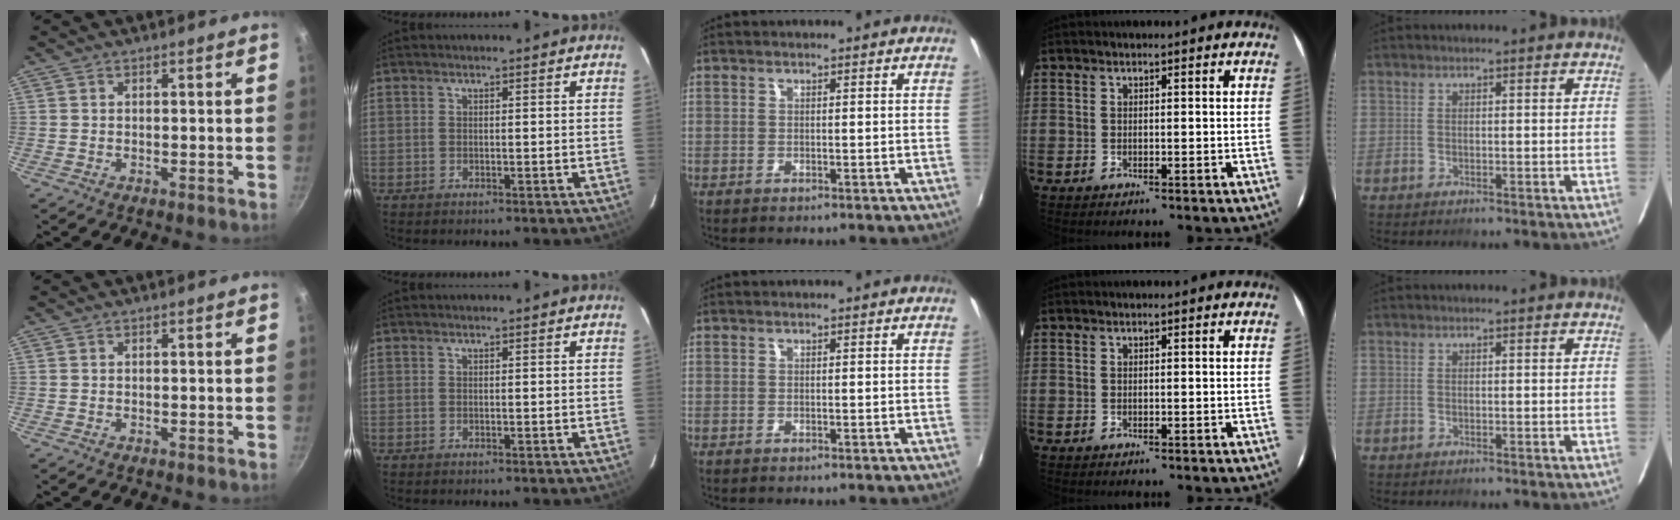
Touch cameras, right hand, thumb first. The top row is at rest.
{}